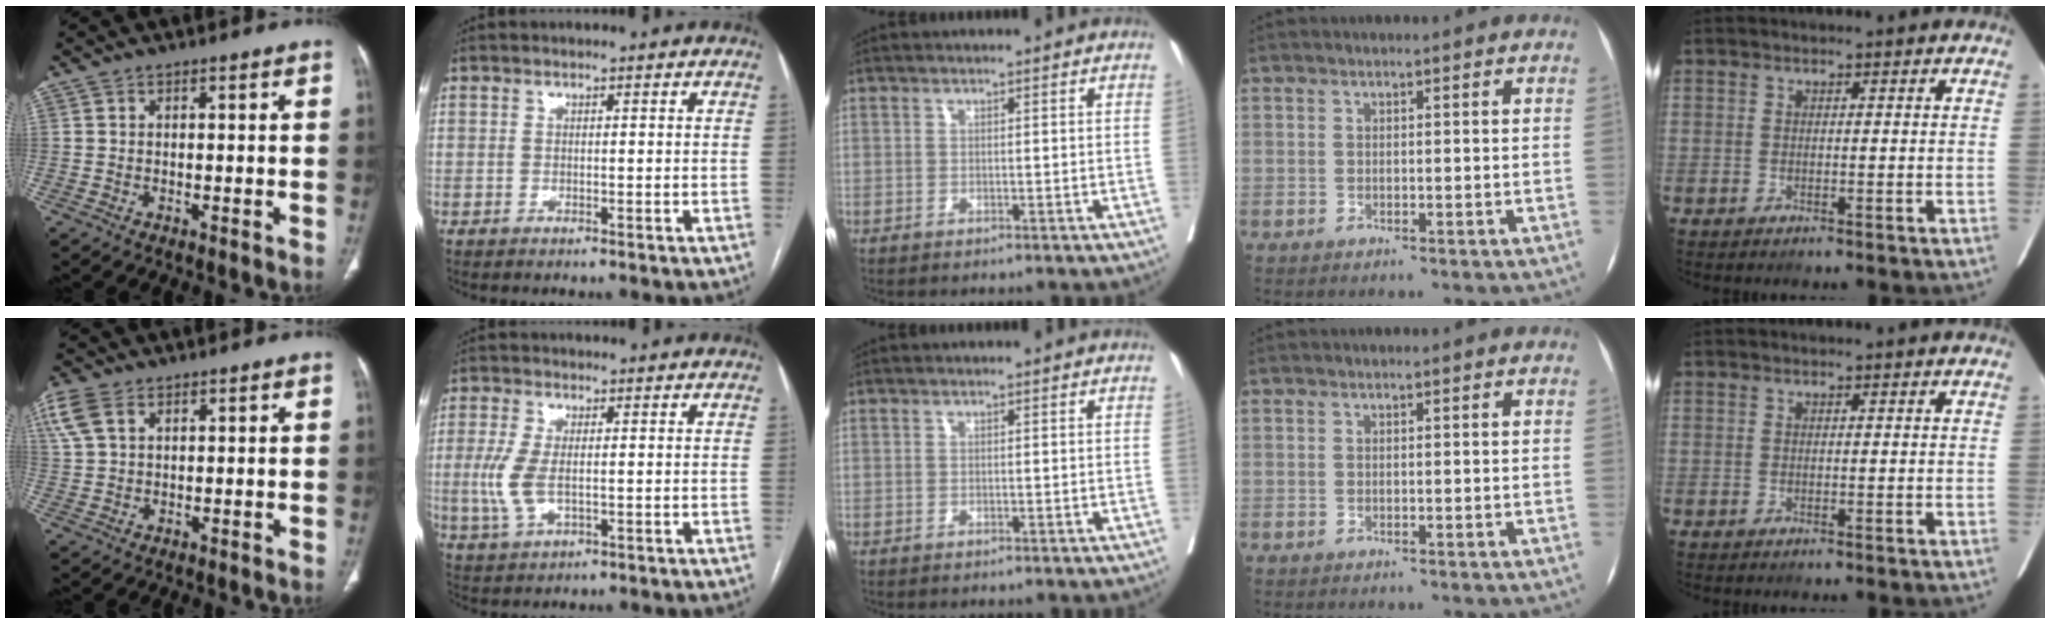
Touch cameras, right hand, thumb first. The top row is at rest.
{"thumb": {"total": 7.0, "force": [3.4, 4.3, 4.5], "torque": [-0.121, 0.014, 0.074]}, "index": {"total": 5.8, "force": [-0.4, 2.5, 5.2], "torque": [-0.134, -0.008, -0.005]}}